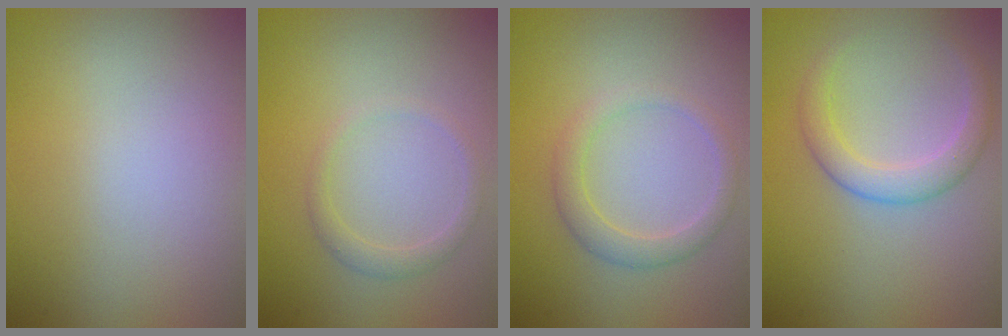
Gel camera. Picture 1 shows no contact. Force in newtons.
{"total": 1.3, "press": 1.3, "slide": 0.2}
{"total": 2.2, "press": 2.2, "slide": 0.0}
{"total": 2.9, "press": 2.9, "slide": 0.3}